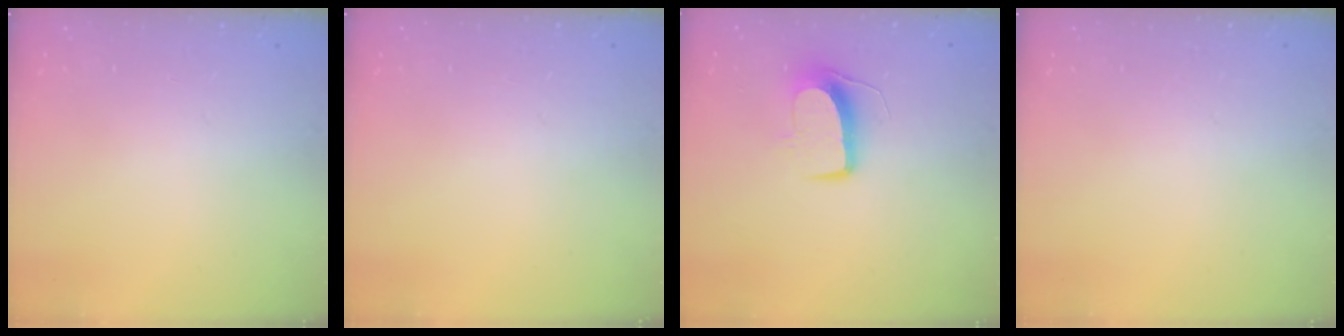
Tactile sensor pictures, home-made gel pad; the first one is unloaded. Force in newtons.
{"total": 0.0}
{"total": 10.4, "press": 10.4, "slide": 0.4}
{"total": 0.0}